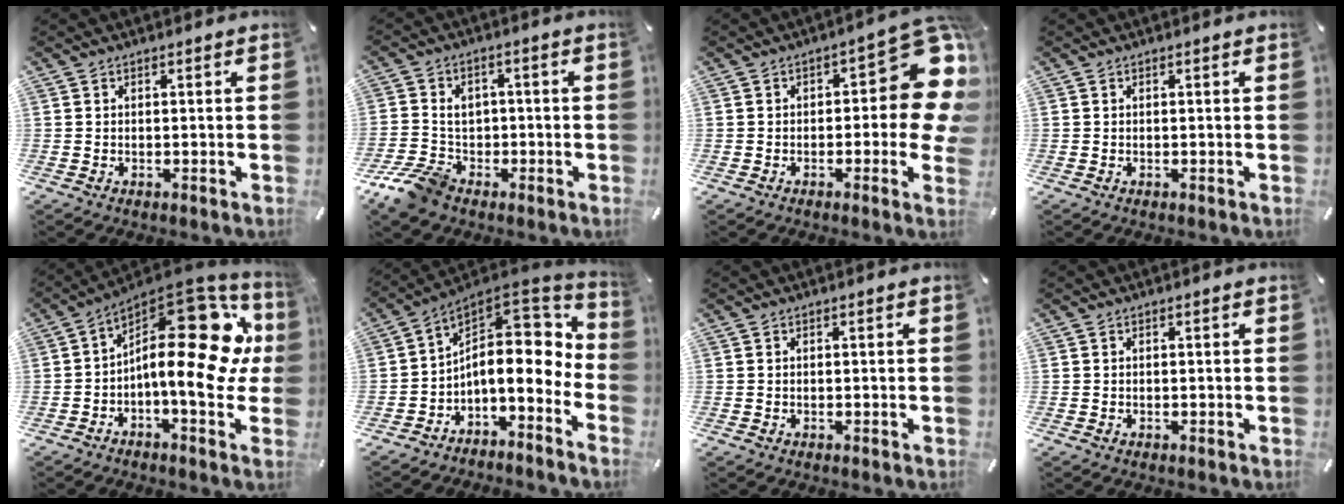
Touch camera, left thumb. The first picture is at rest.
{"total": 9.6, "force": [-3.7, 7.8, 4.3], "torque": [-0.097, 0.028, -0.065]}
{"total": 15.9, "force": [2.9, 6.8, 14.1], "torque": [-0.163, -0.024, 0.049]}
{"total": 0.0}
{"total": 23.0, "force": [2.2, 11.0, 20.1], "torque": [-0.305, -0.031, 0.045]}
{"total": 13.0, "force": [1.5, 8.3, 9.9], "torque": [-0.137, -0.034, 0.026]}
{"total": 0.0}
{"total": 0.0}